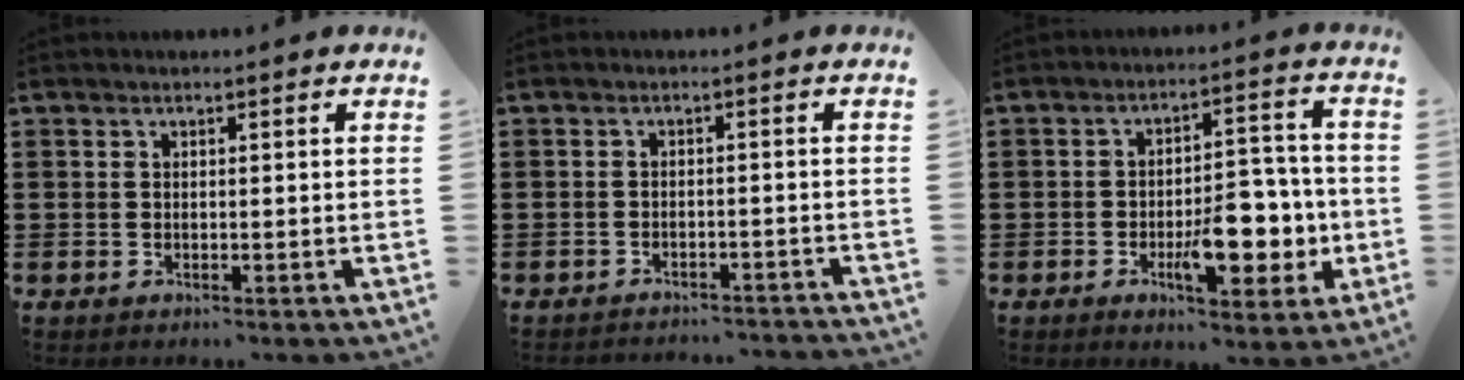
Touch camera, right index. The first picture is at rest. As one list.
[{"total": 2.0, "force": [-1.9, -0.1, 0.2], "torque": [-0.009, 0.000, -0.041]}, {"total": 10.2, "force": [-2.9, 4.7, 8.5], "torque": [-0.109, -0.005, -0.045]}]